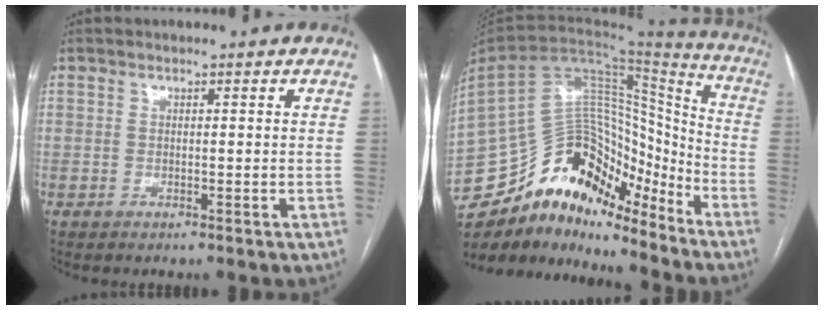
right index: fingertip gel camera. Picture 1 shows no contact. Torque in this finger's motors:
{"motor_torque": [0.07, -0.02, -0.25, -0.17]}